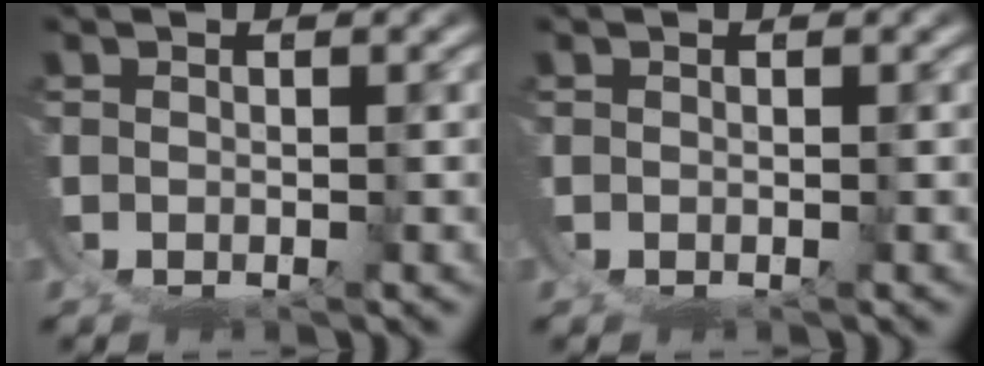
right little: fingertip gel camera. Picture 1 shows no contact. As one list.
[{"total": 0.0}]